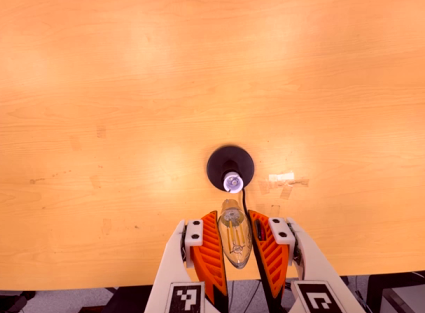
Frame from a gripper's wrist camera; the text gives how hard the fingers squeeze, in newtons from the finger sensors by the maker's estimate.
{"total": 13.2, "left": 14.1, "right": 12.2}